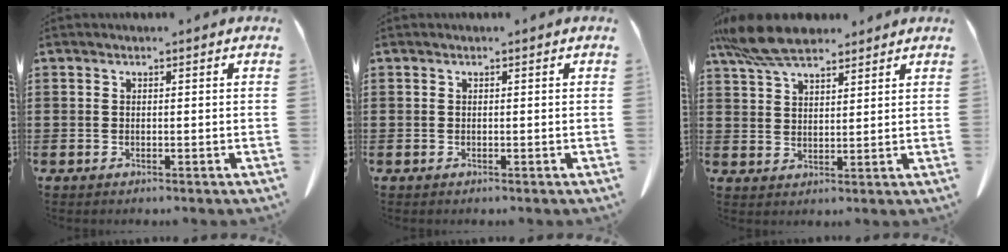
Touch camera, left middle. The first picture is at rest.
{"total": 0.0}
{"total": 8.5, "force": [6.9, 2.6, 4.2], "torque": [-0.102, -0.009, 0.132]}